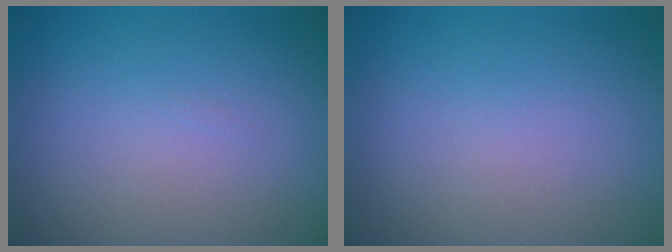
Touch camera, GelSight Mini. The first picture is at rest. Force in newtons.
{"total": 0.0}